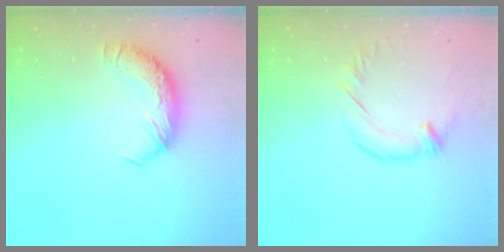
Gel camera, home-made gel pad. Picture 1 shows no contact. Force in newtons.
{"total": 2.1, "press": 2.0, "slide": 0.5}